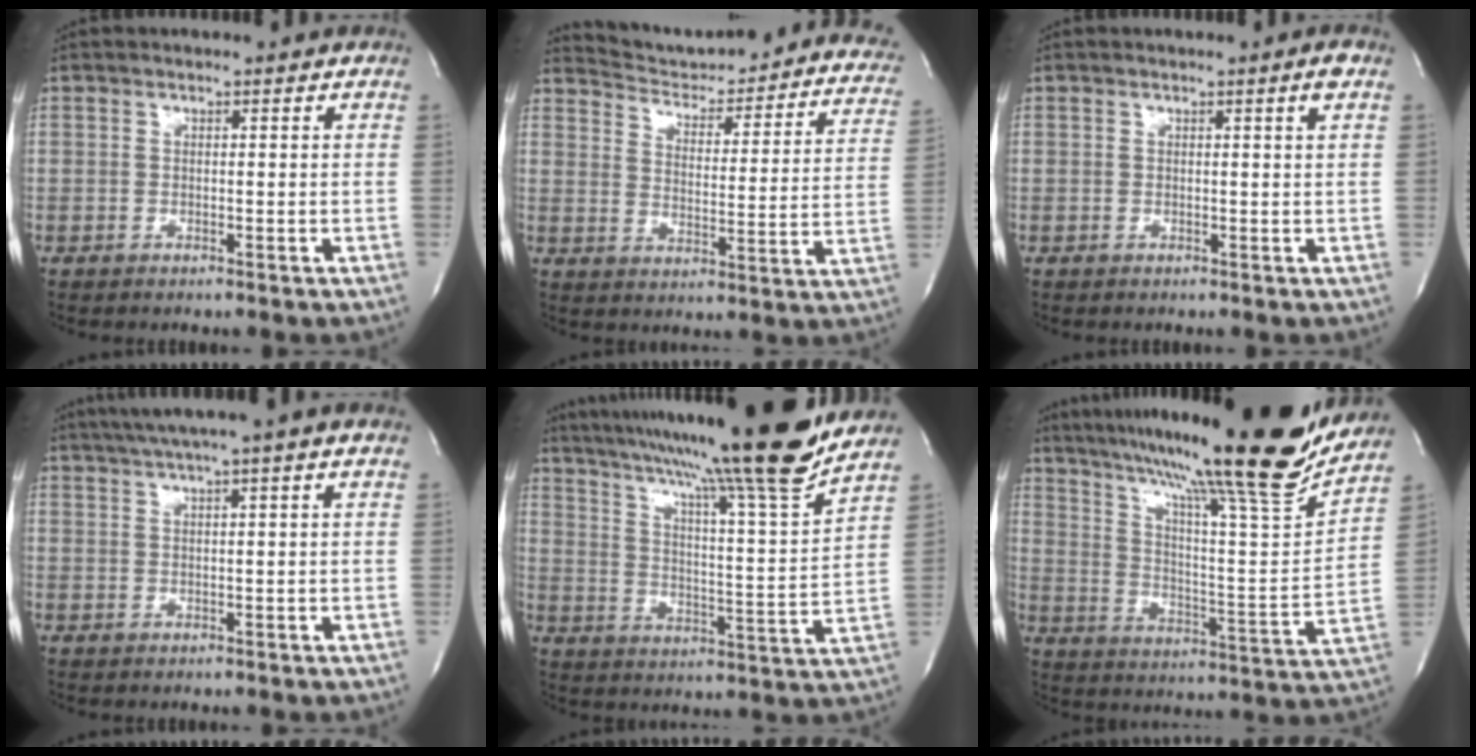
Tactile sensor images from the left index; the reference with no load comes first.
{"total": 22.1, "force": [20.3, 4.8, 7.3], "torque": [-0.087, -0.057, 0.244]}
{"total": 1.4, "force": [0.6, -0.4, 1.2], "torque": [-0.020, -0.004, 0.010]}
{"total": 7.7, "force": [5.8, -1.2, 4.9], "torque": [-0.082, 0.029, 0.081]}
{"total": 23.5, "force": [20.1, -1.8, 12.0], "torque": [-0.204, -0.045, 0.290]}
{"total": 26.7, "force": [22.1, -0.1, 14.9], "torque": [-0.251, -0.055, 0.320]}